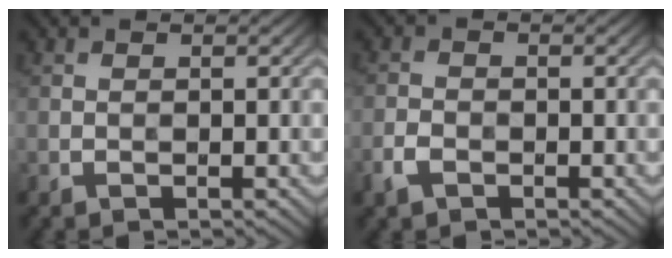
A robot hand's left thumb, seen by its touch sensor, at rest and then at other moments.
{"total": 2.4, "force": [-1.4, 1.5, 1.3], "torque": [-0.030, -0.003, -0.033]}